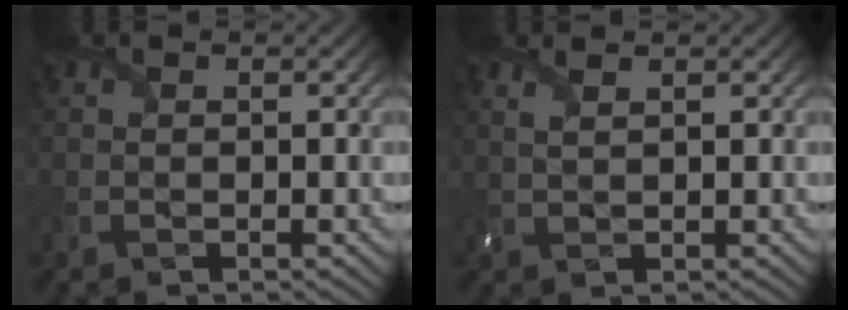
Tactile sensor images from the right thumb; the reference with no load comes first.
{"total": 1.3, "force": [1.0, -0.1, 0.9], "torque": [-0.025, 0.001, 0.025]}